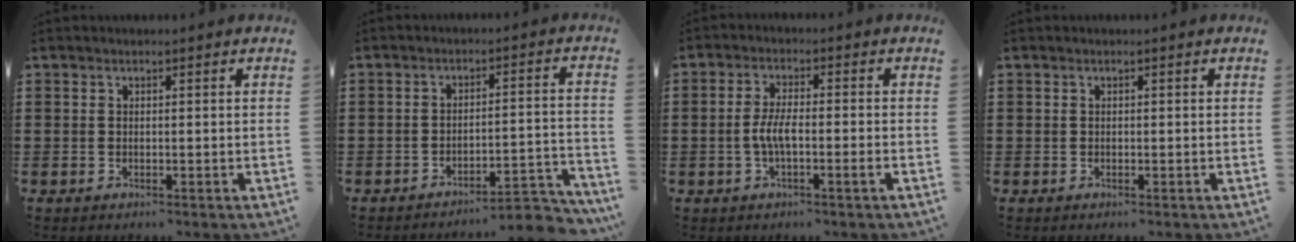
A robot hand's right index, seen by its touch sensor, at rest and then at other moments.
{"total": 4.7, "force": [-4.3, 0.1, 1.8], "torque": [-0.032, -0.010, -0.088]}
{"total": 4.5, "force": [-1.2, 0.8, 4.2], "torque": [-0.095, -0.004, -0.031]}
{"total": 0.0}